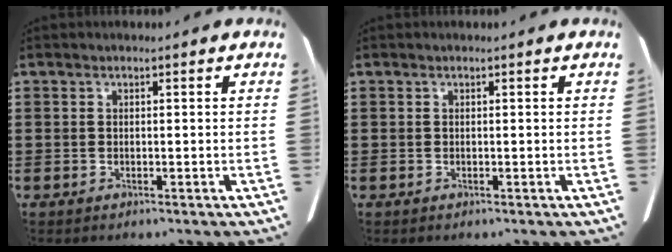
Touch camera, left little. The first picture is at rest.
{"total": 0.0}